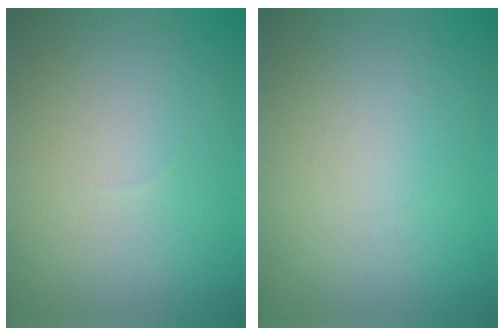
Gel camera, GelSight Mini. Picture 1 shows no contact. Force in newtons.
{"total": 0.0}